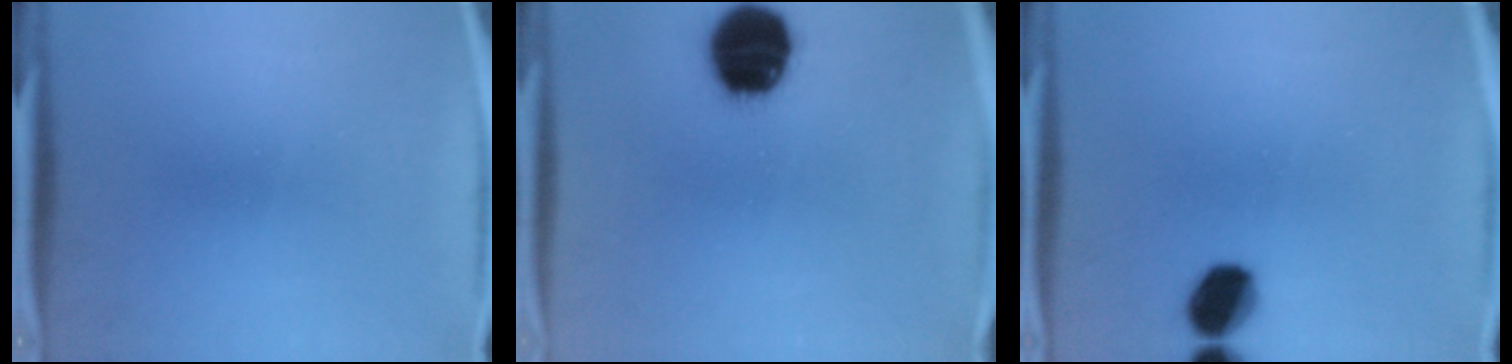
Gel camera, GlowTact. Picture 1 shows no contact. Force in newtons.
{"total": 17.0}
{"total": 8.1}